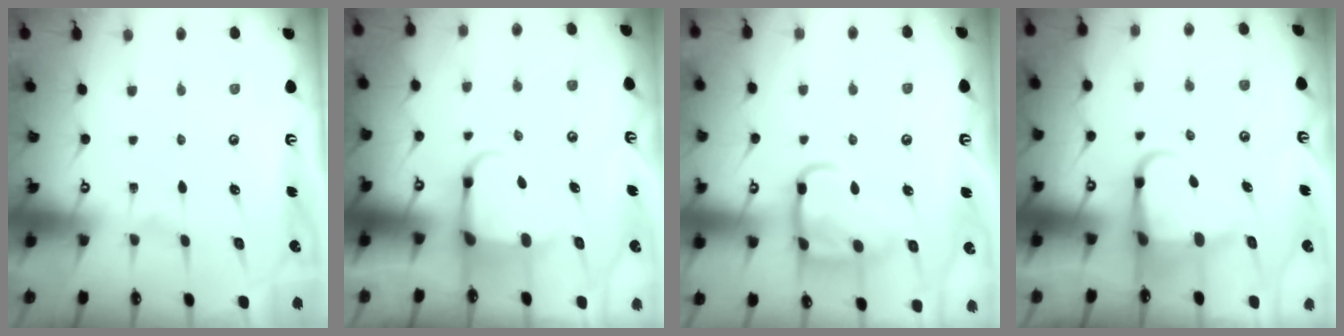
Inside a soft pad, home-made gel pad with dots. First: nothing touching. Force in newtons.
{"total": 4.0, "press": 3.8, "slide": 0.9}
{"total": 13.8, "press": 13.8, "slide": 1.3}
{"total": 6.1, "press": 6.0, "slide": 1.1}